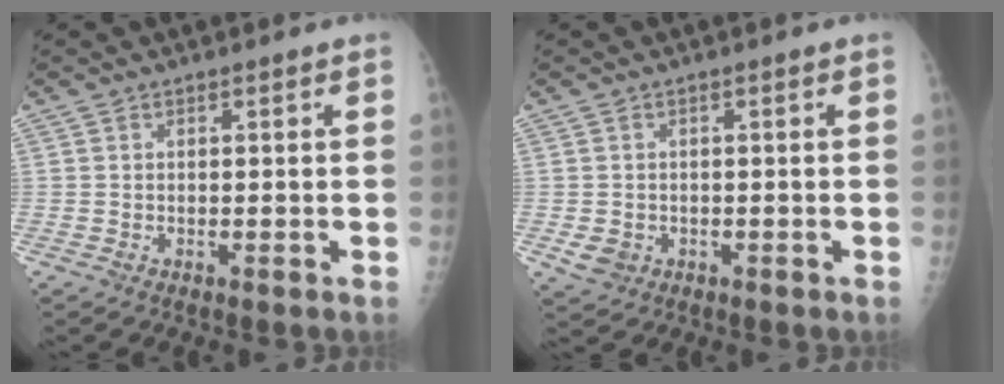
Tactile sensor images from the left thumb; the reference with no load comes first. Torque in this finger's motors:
{"motor_torque": [-0.07, 0.97, 0.31, 0.04, 0.00]}